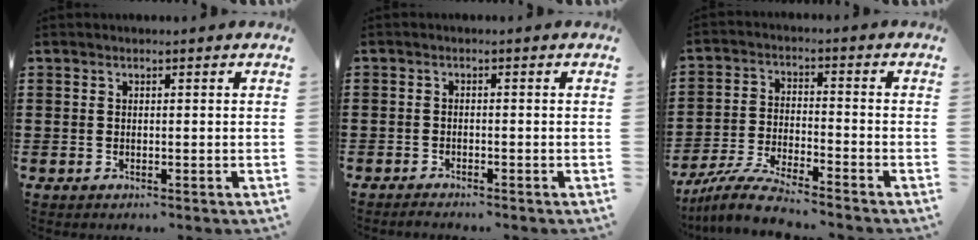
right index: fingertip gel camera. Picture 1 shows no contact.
{"total": 0.9, "force": [-0.9, 0.2, -0.1], "torque": [-0.002, 0.003, -0.020]}
{"total": 6.3, "force": [-5.9, 0.0, 2.2], "torque": [-0.061, -0.009, -0.117]}